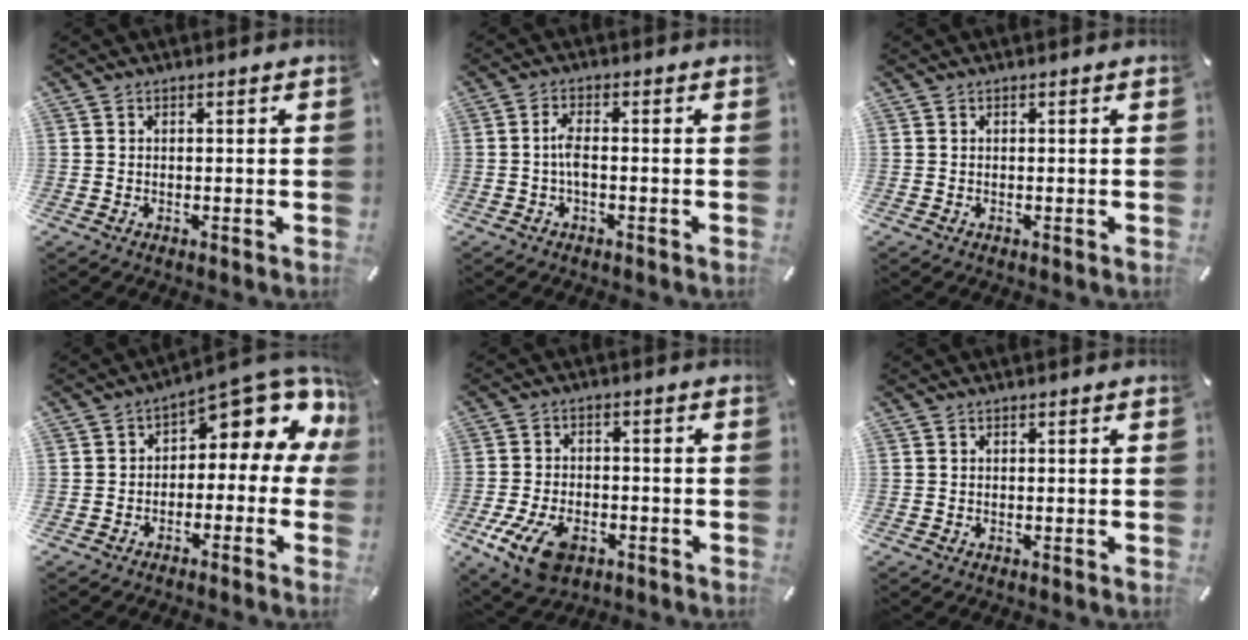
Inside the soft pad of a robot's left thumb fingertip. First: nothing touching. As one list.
[{"total": 3.7, "force": [-0.7, 1.2, 3.4], "torque": [-0.070, 0.003, -0.015]}, {"total": 0.0}, {"total": 9.7, "force": [6.0, 4.2, 6.4], "torque": [-0.090, -0.058, 0.100]}, {"total": 10.7, "force": [-5.0, 6.5, 6.8], "torque": [-0.143, 0.010, -0.091]}, {"total": 0.0}]